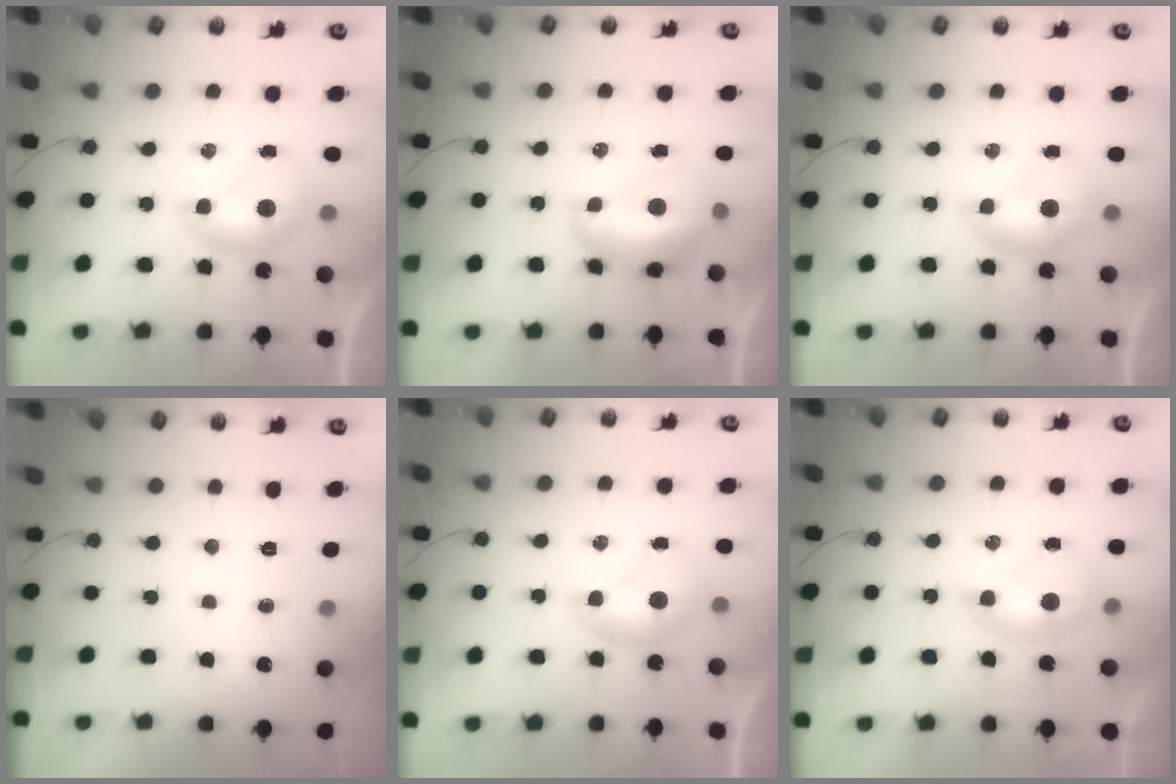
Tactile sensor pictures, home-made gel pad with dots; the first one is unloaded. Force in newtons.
{"total": 4.1, "press": 3.9, "slide": 1.1}
{"total": 0.0}
{"total": 0.0}
{"total": 0.0}
{"total": 1.6, "press": 1.5, "slide": 0.6}